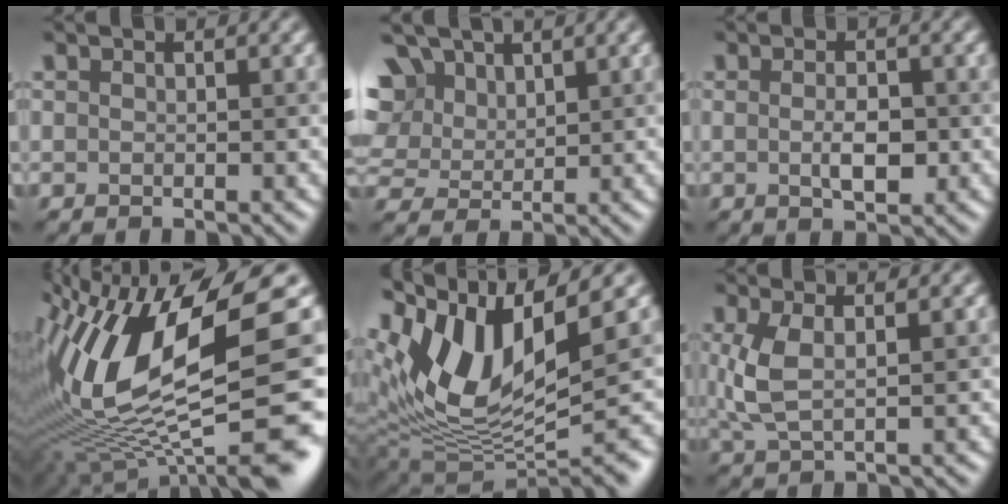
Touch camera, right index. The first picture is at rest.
{"total": 9.3, "force": [4.6, 6.4, 4.9], "torque": [-0.118, 0.029, 0.069]}
{"total": 2.6, "force": [-0.2, 1.0, 2.4], "torque": [-0.047, -0.005, -0.003]}
{"total": 14.9, "force": [0.7, 5.0, 14.0], "torque": [-0.267, 0.005, 0.024]}
{"total": 10.9, "force": [5.0, 3.5, 9.1], "torque": [-0.183, -0.004, 0.104]}
{"total": 3.5, "force": [0.8, 1.5, 3.1], "torque": [-0.080, 0.001, 0.018]}